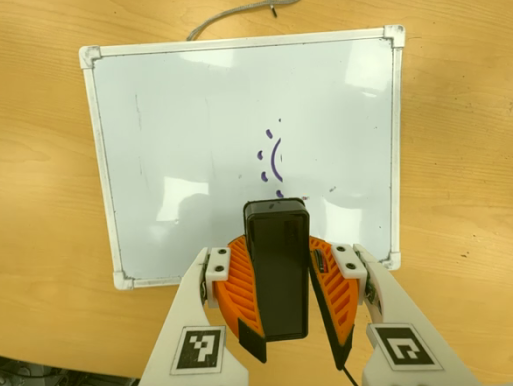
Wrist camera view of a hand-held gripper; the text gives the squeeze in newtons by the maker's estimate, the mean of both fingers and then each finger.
{"total": 11.7, "left": 12.2, "right": 11.3}